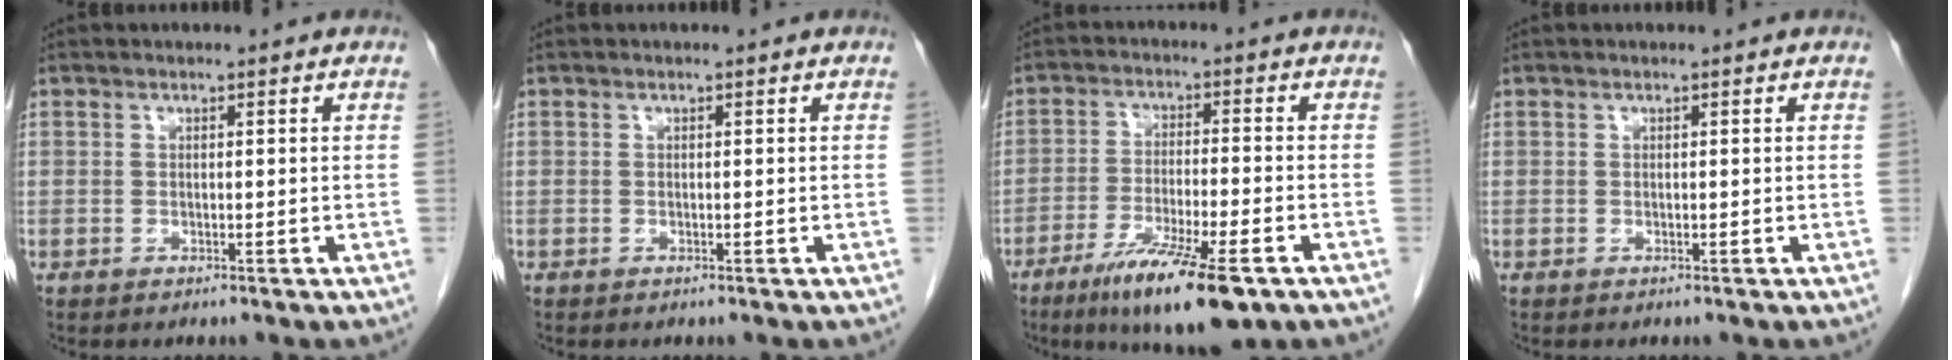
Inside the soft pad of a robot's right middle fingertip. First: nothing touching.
{"total": 0.0}
{"total": 12.5, "force": [-7.5, 1.7, 9.8], "torque": [-0.169, -0.028, -0.121]}
{"total": 0.0}